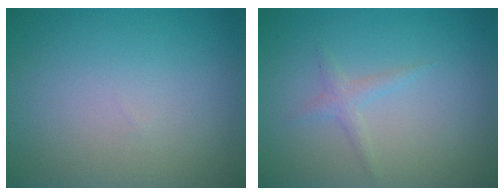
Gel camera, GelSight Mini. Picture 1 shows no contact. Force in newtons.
{"total": 1.2, "press": 1.2, "slide": 0.1}